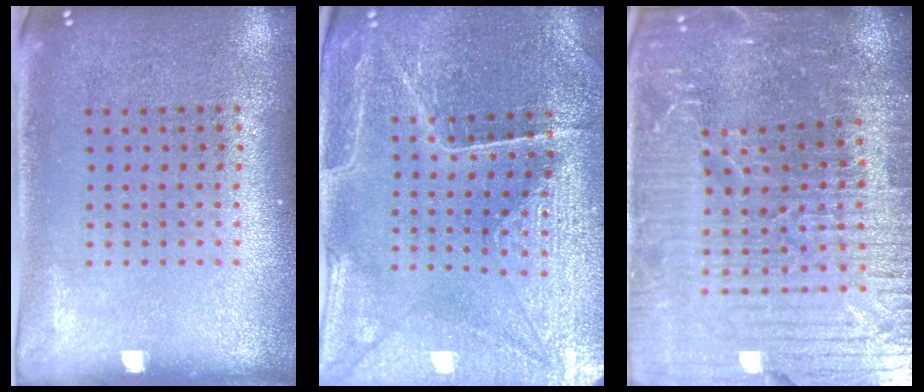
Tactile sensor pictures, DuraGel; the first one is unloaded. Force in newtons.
{"total": 3.4, "press": 3.4, "slide": 0.3}
{"total": 5.8, "press": 5.2, "slide": 2.6}